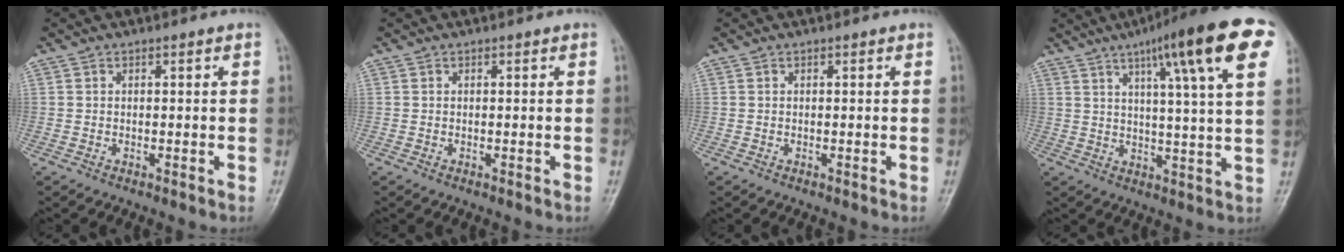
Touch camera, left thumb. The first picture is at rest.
{"total": 0.0}
{"total": 0.0}
{"total": 19.0, "force": [9.2, 2.7, 16.4], "torque": [-0.224, -0.009, 0.120]}